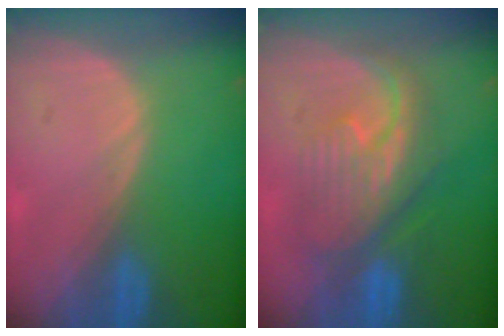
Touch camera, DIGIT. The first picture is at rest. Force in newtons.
{"total": 8.3, "press": 8.3, "slide": 0.2}